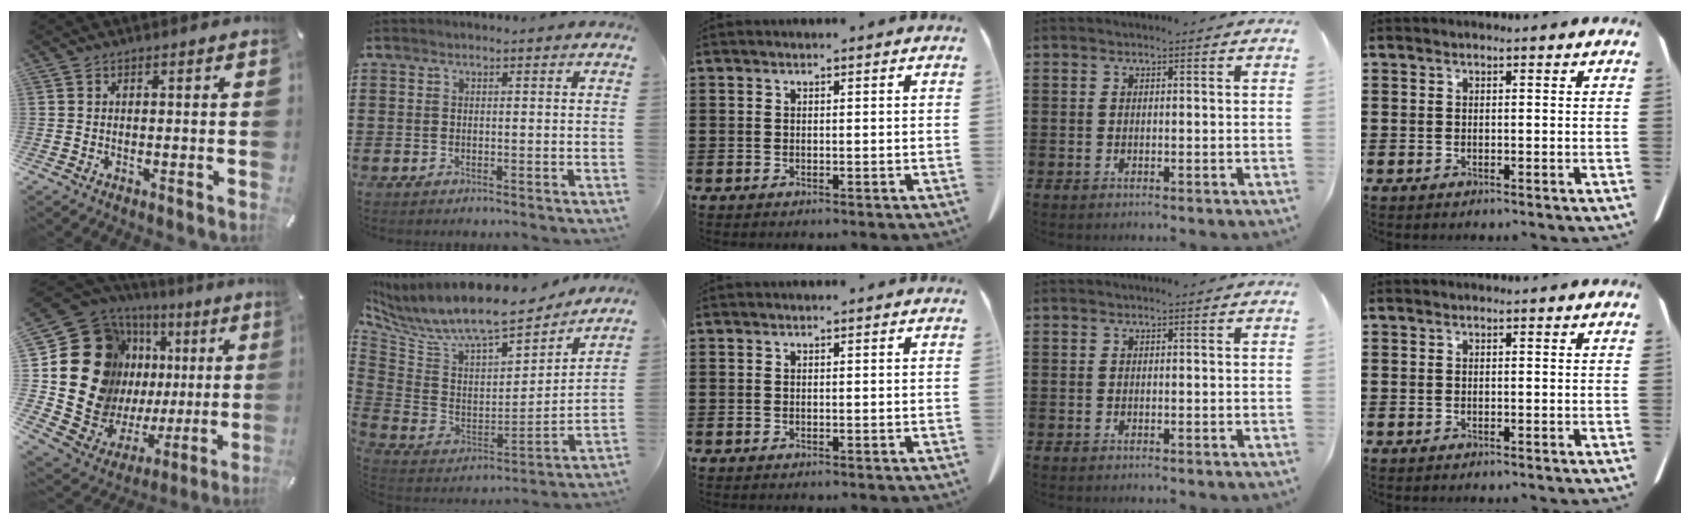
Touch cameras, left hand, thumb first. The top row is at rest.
{"thumb": {"total": 24.1, "force": [5.3, 19.0, 13.8], "torque": [-0.232, -0.056, 0.125]}, "index": {"total": 10.1, "force": [8.9, 2.0, 4.4], "torque": [-0.124, -0.065, 0.155]}}